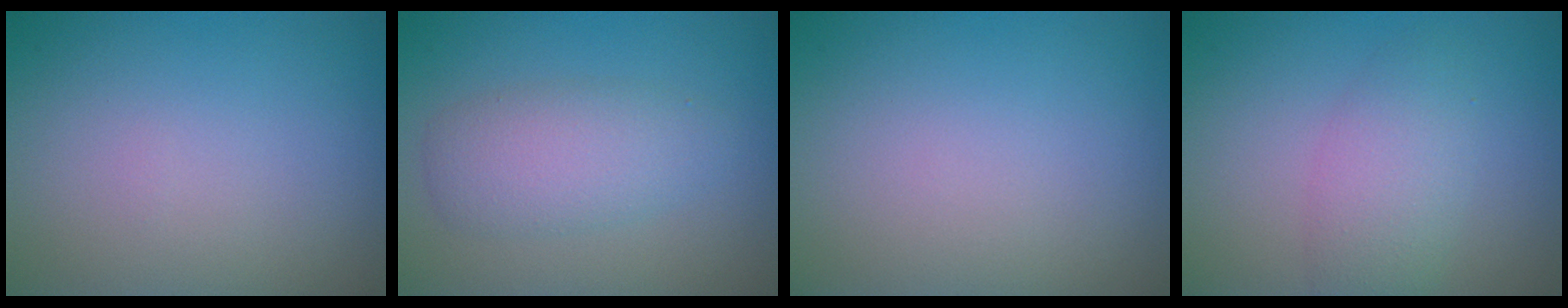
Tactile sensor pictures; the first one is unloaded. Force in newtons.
{"total": 2.9, "press": 2.9, "slide": 0.2}
{"total": 0.0}
{"total": 3.2, "press": 3.2, "slide": 0.3}